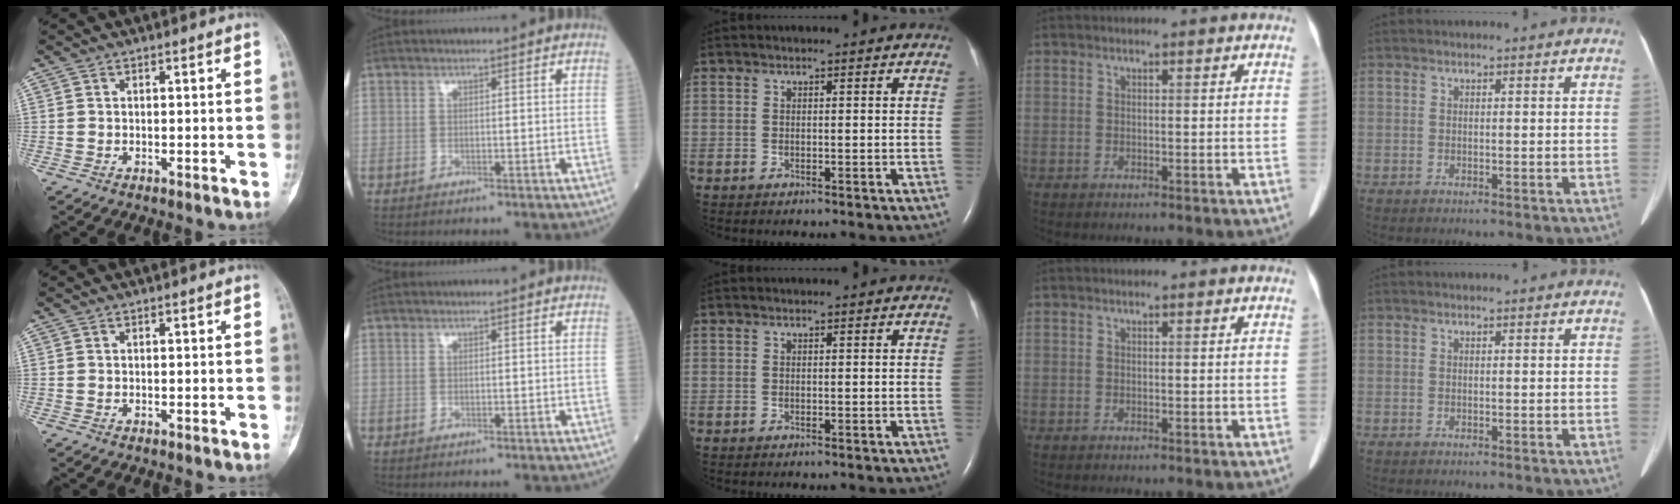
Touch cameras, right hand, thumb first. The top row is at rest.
{}